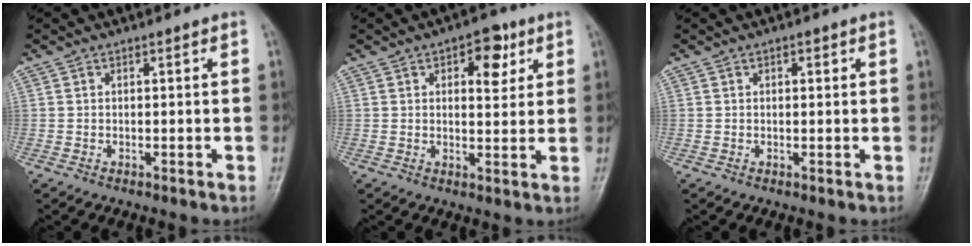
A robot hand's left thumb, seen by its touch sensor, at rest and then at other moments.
{"total": 6.8, "force": [3.1, 3.7, 4.8], "torque": [-0.037, -0.010, 0.037]}
{"total": 1.1, "force": [0.5, 0.6, 0.7], "torque": [-0.007, 0.001, 0.005]}